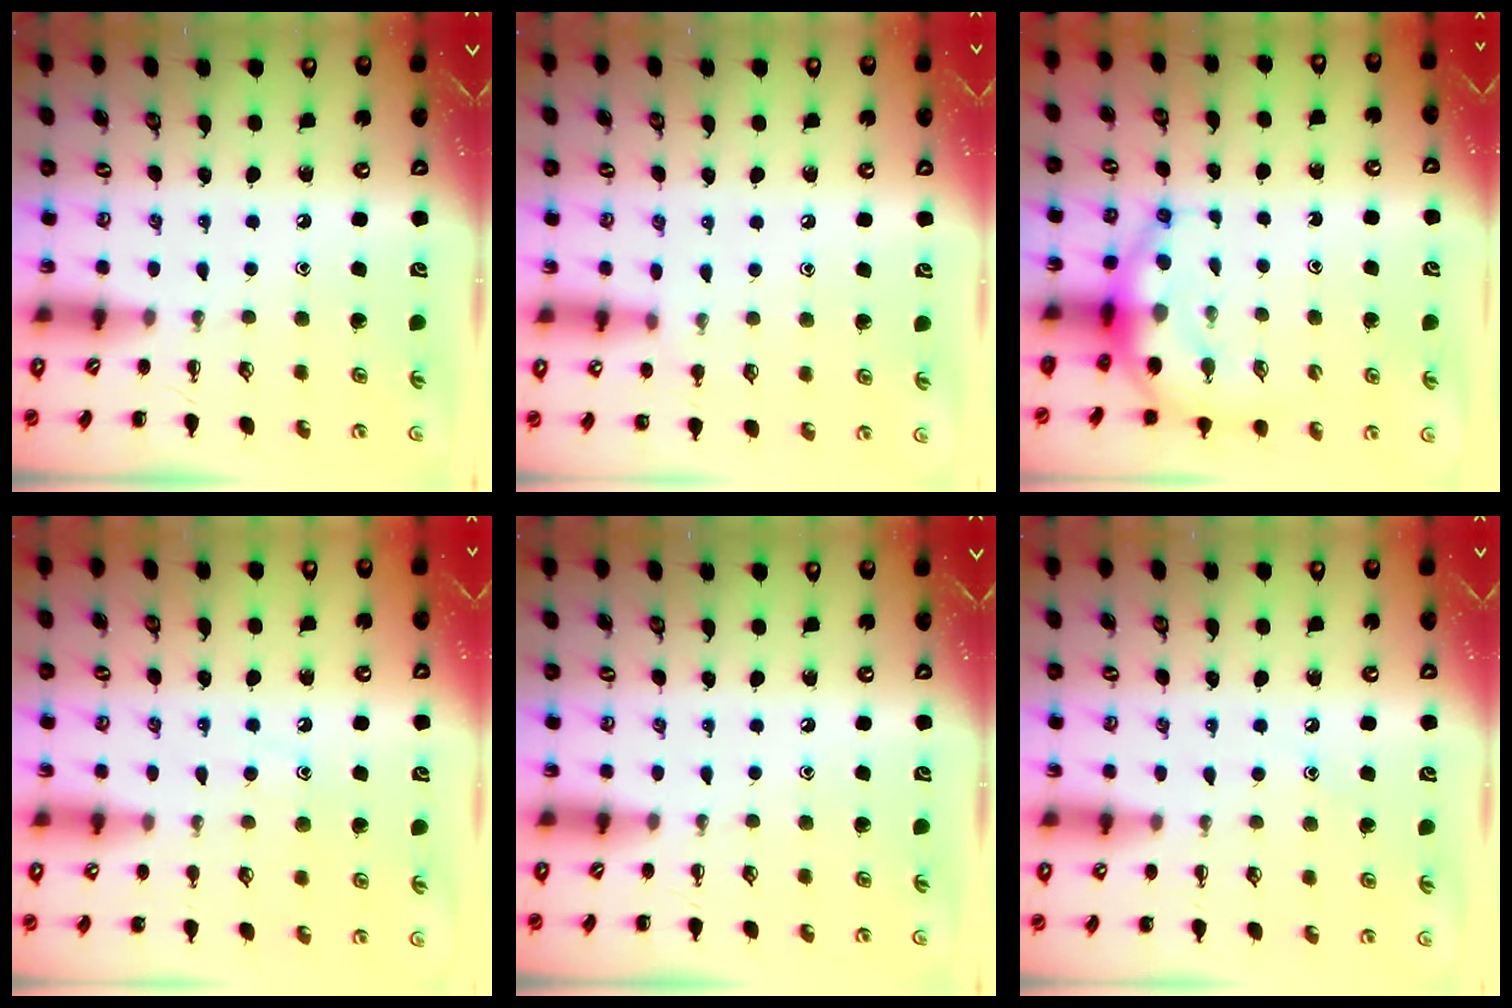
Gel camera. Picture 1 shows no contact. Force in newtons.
{"total": 7.3, "press": 7.1, "slide": 1.3}
{"total": 7.1, "press": 6.9, "slide": 1.6}
{"total": 8.4, "press": 8.4, "slide": 1.2}
{"total": 0.0}
{"total": 6.7, "press": 6.5, "slide": 1.5}